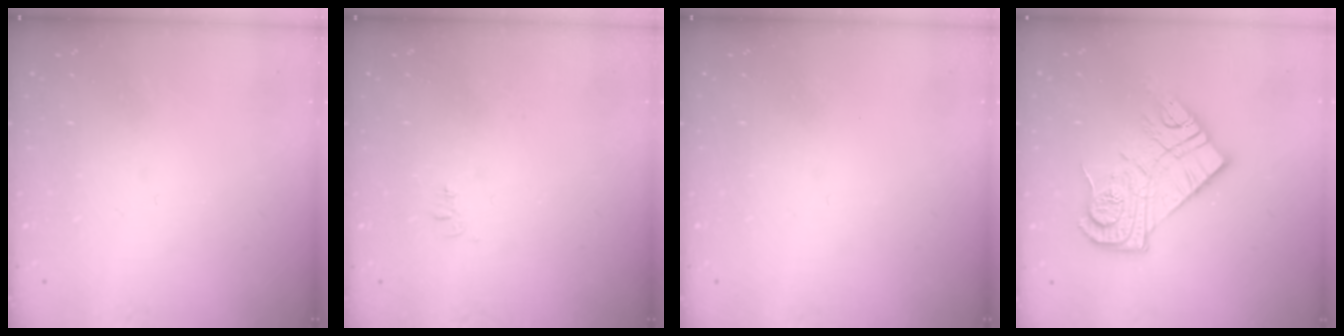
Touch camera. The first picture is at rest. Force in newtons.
{"total": 7.3, "press": 7.3, "slide": 1.0}
{"total": 0.0}
{"total": 15.6, "press": 15.5, "slide": 0.9}